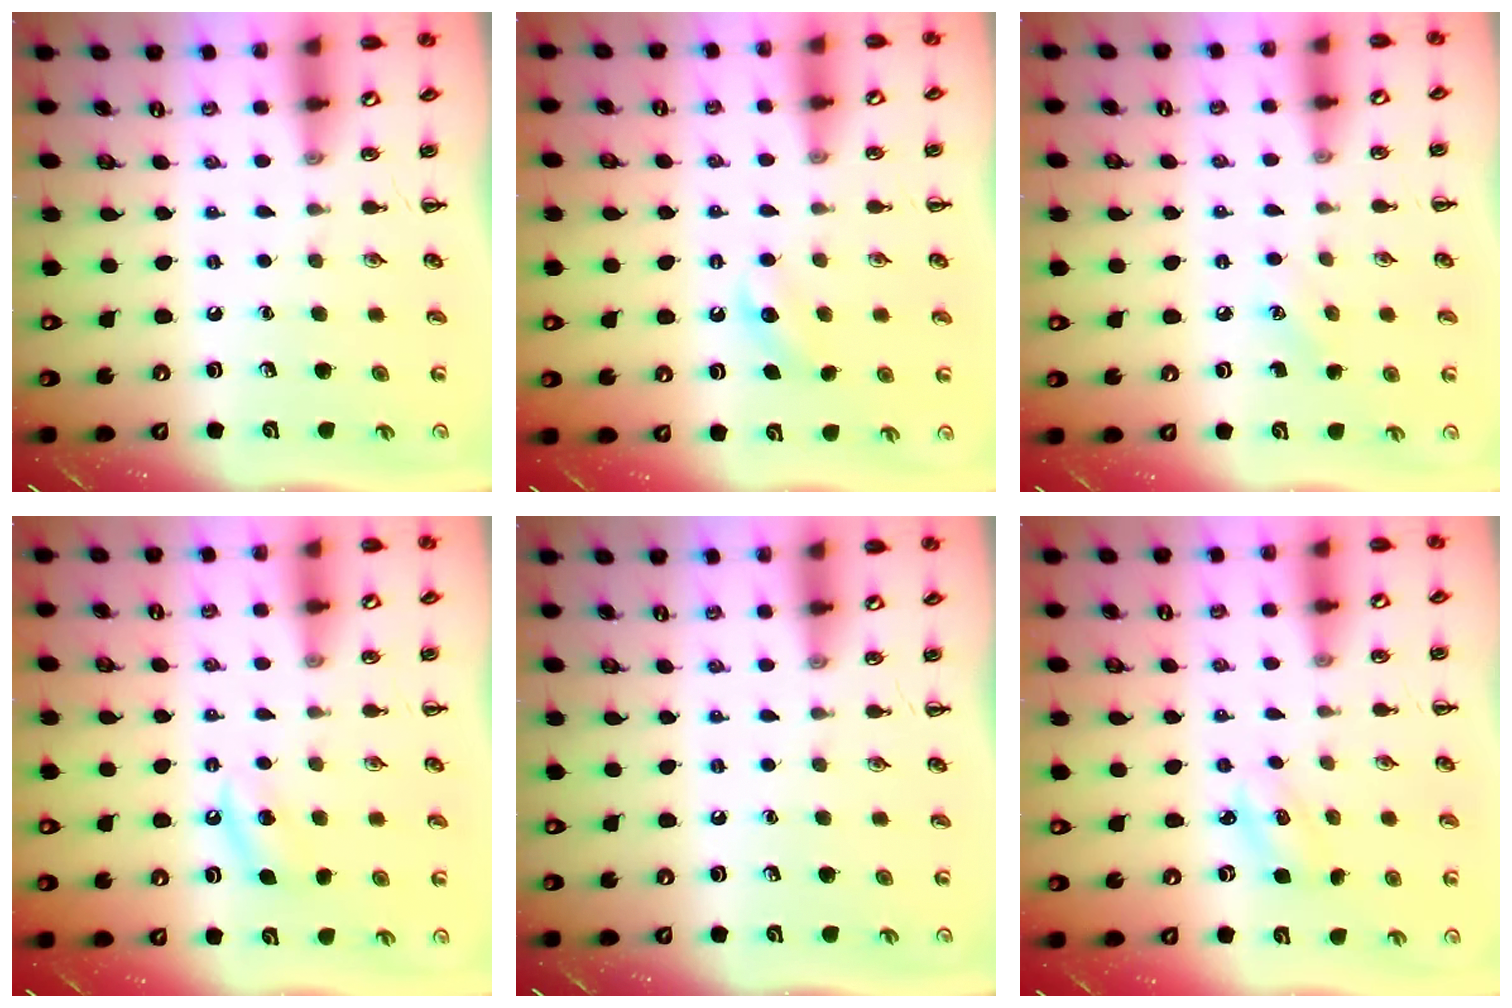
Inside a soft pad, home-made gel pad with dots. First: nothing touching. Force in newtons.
{"total": 5.7, "press": 5.5, "slide": 1.6}
{"total": 5.7, "press": 5.5, "slide": 1.7}
{"total": 5.0, "press": 4.8, "slide": 1.5}
{"total": 0.0}
{"total": 3.2, "press": 3.1, "slide": 0.9}